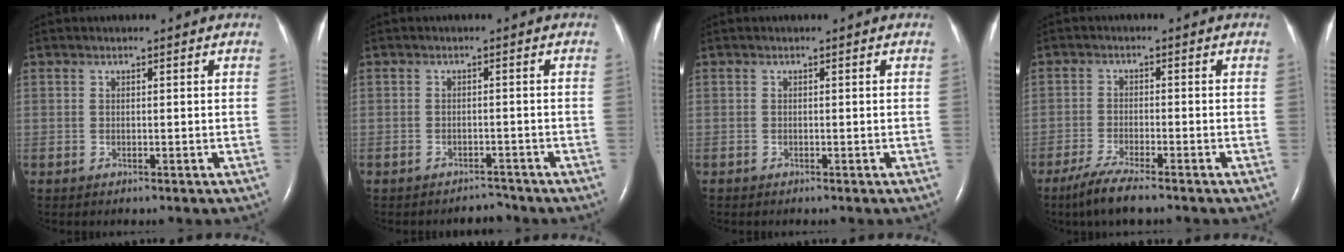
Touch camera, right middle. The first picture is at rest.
{"total": 1.9, "force": [-1.8, 0.5, -0.3], "torque": [0.003, -0.004, -0.024]}
{"total": 0.0}
{"total": 5.9, "force": [-4.3, 0.4, 3.9], "torque": [-0.083, -0.017, -0.075]}